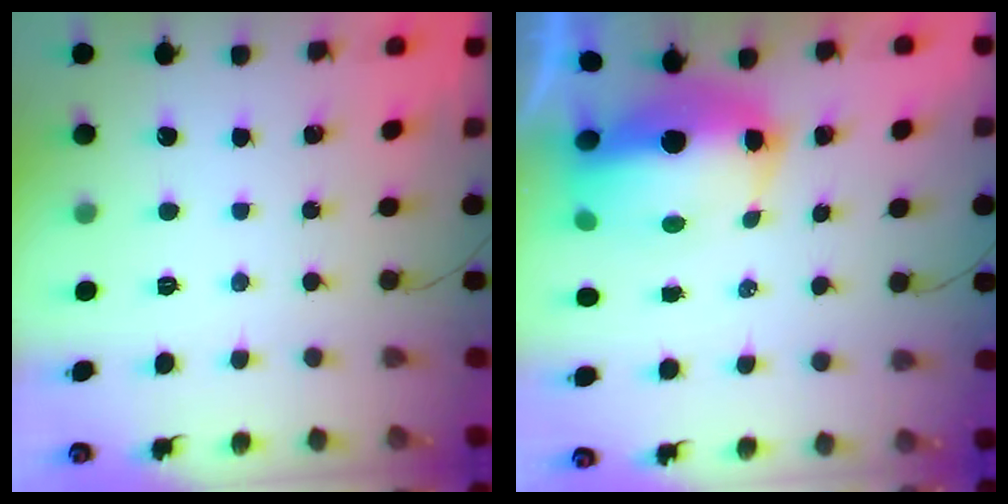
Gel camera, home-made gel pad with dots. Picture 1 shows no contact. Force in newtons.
{"total": 13.6, "press": 13.3, "slide": 2.6}